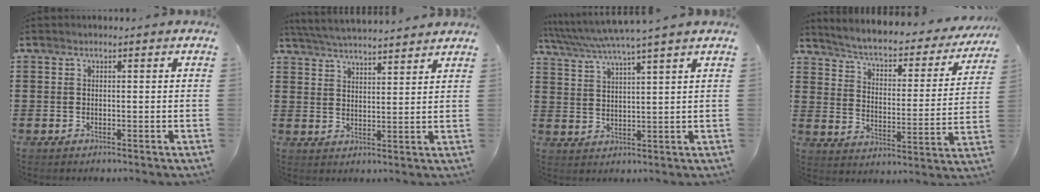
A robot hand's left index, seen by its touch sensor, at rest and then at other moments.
{"total": 4.5, "force": [4.4, -0.4, 0.7], "torque": [-0.030, -0.024, 0.078]}
{"total": 4.7, "force": [4.0, -0.7, 2.2], "torque": [-0.056, -0.023, 0.067]}
{"total": 3.7, "force": [3.2, 0.5, 1.9], "torque": [-0.055, -0.031, 0.043]}